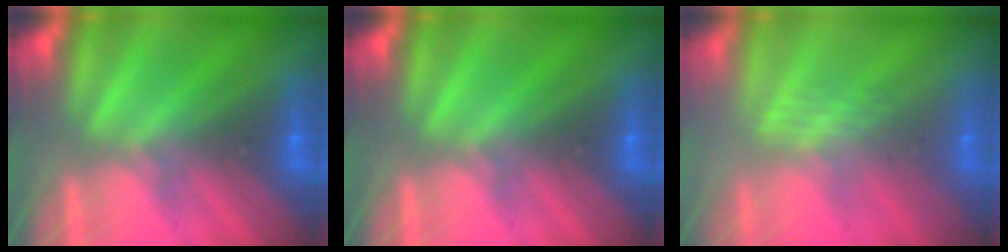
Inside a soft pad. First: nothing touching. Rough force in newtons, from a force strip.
{"total": 0.0}
{"total": 2.4}